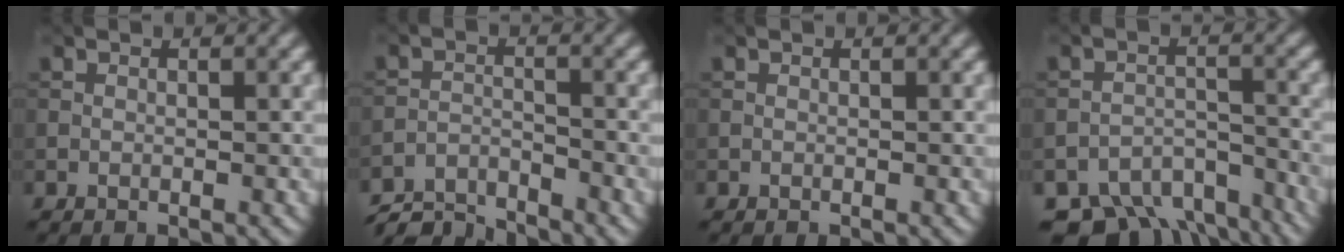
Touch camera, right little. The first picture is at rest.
{"total": 5.1, "force": [-4.9, 1.0, 1.2], "torque": [-0.023, -0.010, -0.099]}
{"total": 0.0}
{"total": 9.5, "force": [-8.3, 3.8, 2.7], "torque": [-0.030, -0.017, -0.115]}